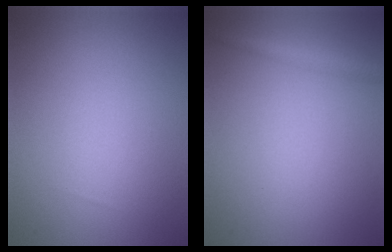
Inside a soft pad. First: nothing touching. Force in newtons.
{"total": 1.8, "press": 1.8, "slide": 0.1}